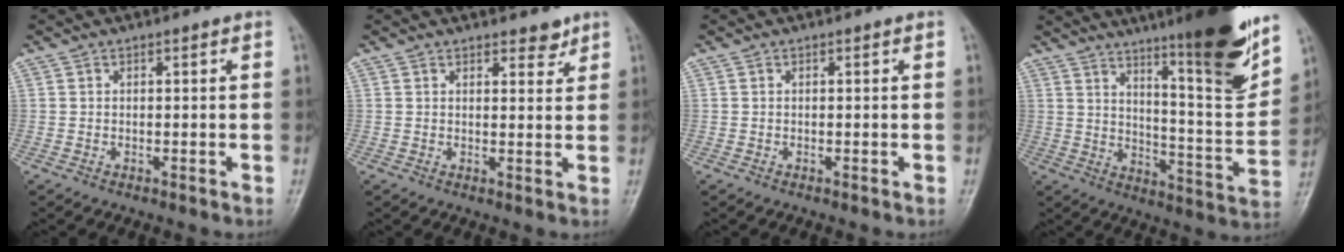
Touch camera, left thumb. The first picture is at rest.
{"total": 2.9, "force": [2.3, 1.3, 1.2], "torque": [0.000, -0.015, 0.031]}
{"total": 0.0}
{"total": 20.4, "force": [13.4, 2.8, 15.2], "torque": [-0.186, -0.079, 0.205]}